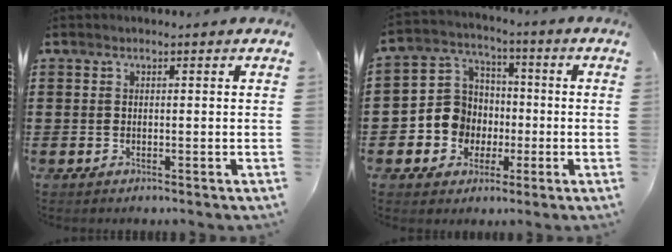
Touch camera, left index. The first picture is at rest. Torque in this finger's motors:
{"motor_torque": [0.47, 0.33, 0.29, 0.06]}